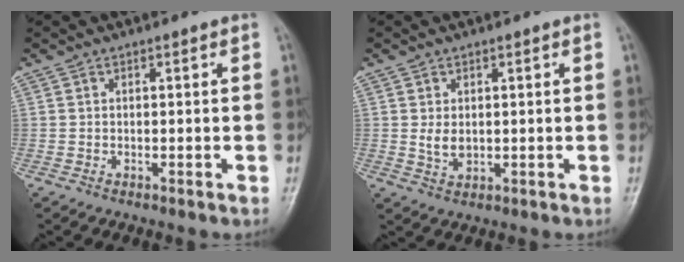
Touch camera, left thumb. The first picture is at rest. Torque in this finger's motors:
{"motor_torque": [0.67, 0.87, 0.61, -0.22, -0.02]}